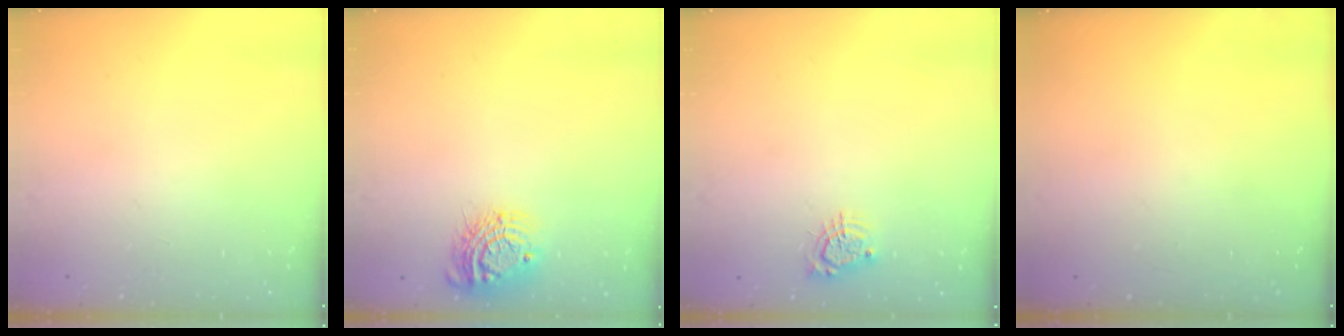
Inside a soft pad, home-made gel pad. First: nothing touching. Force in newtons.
{"total": 10.7, "press": 10.7, "slide": 0.4}
{"total": 4.9, "press": 4.9, "slide": 0.4}
{"total": 0.0}